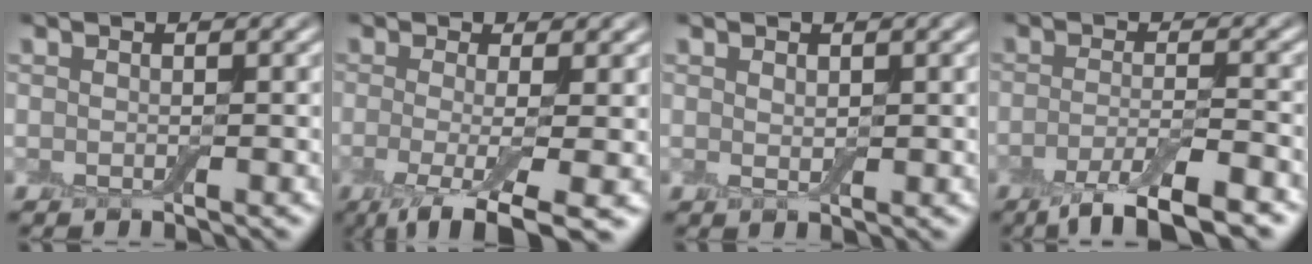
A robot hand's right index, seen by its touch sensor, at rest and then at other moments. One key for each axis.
{"total": 7.4, "fx": -2.4, "fy": 2.1, "fz": 6.7, "tx": -0.103, "ty": -0.016, "tz": -0.041}
{"total": 0.9, "fx": 0.5, "fy": 0.5, "fz": 0.6, "tx": -0.013, "ty": -0.003, "tz": 0.012}
{"total": 5.6, "fx": -3.5, "fy": 1.2, "fz": 4.2, "tx": -0.070, "ty": -0.003, "tz": -0.065}